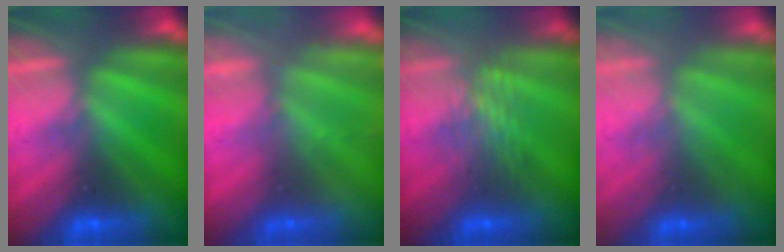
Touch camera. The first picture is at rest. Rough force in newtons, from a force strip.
{"total": 2.3}
{"total": 2.7}
{"total": 2.5}